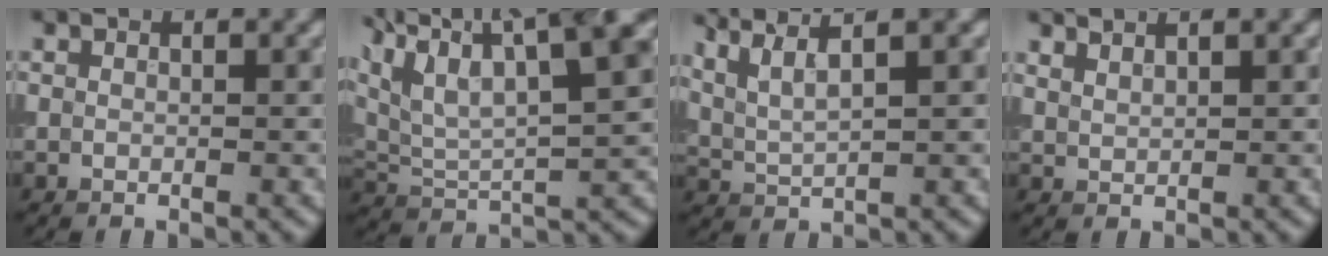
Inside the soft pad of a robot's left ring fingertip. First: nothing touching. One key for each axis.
{"total": 11.4, "fx": 5.8, "fy": 4.3, "fz": 8.8, "tx": -0.147, "ty": 0.024, "tz": 0.089}
{"total": 5.3, "fx": 3.4, "fy": 1.2, "fz": 3.9, "tx": -0.072, "ty": 0.023, "tz": 0.048}
{"total": 1.8, "fx": 1.6, "fy": 0.4, "fz": 0.7, "tx": -0.006, "ty": 0.002, "tz": 0.025}